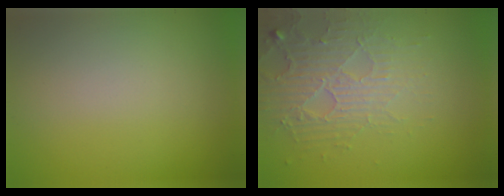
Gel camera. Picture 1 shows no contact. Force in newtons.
{"total": 3.9, "press": 3.5, "slide": 1.6}